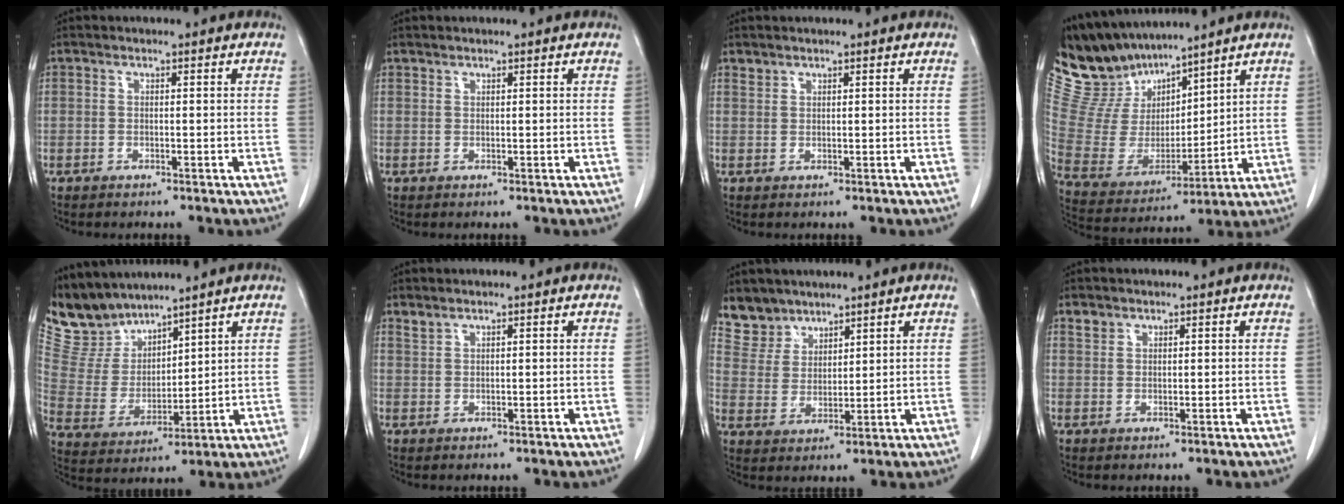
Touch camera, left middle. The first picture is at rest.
{"total": 0.5, "force": [0.5, 0.2, -0.1], "torque": [0.000, -0.002, 0.009]}
{"total": 1.0, "force": [0.9, 0.3, -0.1], "torque": [0.002, 0.003, 0.018]}
{"total": 13.4, "force": [12.4, 4.0, 3.3], "torque": [-0.091, 0.016, 0.259]}
{"total": 9.2, "force": [8.6, 3.2, 0.7], "torque": [-0.033, 0.009, 0.191]}
{"total": 1.1, "force": [1.1, 0.2, 0.2], "torque": [-0.007, 0.006, 0.026]}
{"total": 5.8, "force": [5.0, 3.0, 0.1], "torque": [-0.003, 0.006, 0.109]}
{"total": 1.4, "force": [1.1, 0.8, 0.1], "torque": [0.001, 0.005, 0.022]}